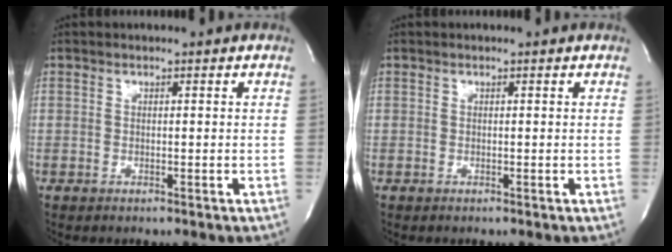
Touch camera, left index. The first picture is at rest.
{"total": 0.0}